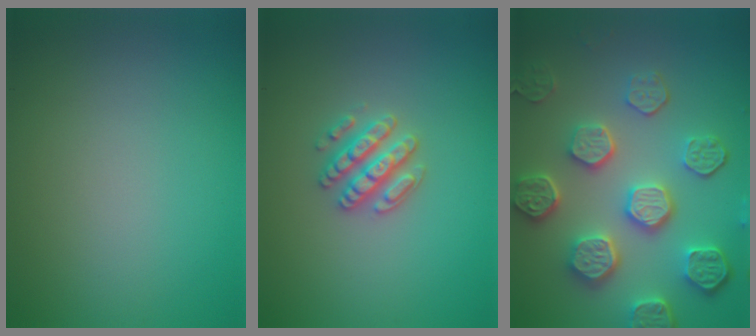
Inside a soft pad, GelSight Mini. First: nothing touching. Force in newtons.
{"total": 2.8, "press": 2.7, "slide": 0.8}
{"total": 7.2, "press": 5.7, "slide": 4.3}